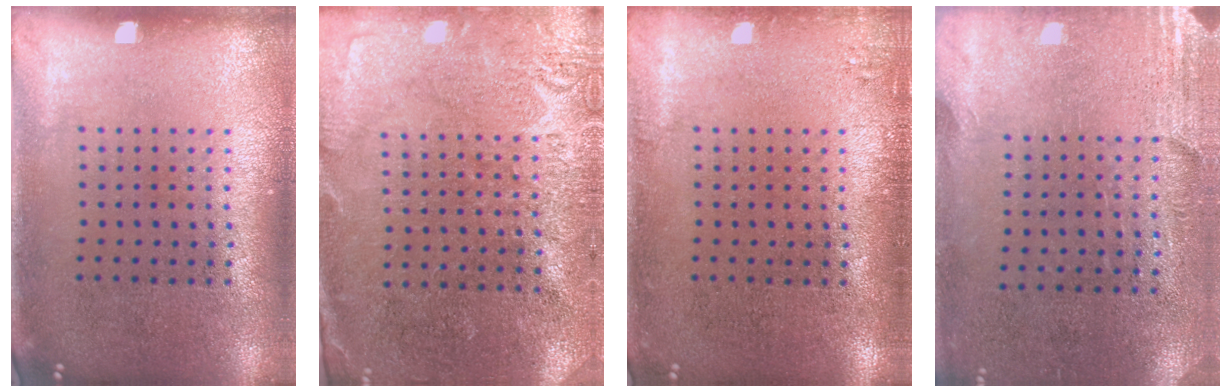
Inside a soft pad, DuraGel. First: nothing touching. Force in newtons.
{"total": 2.7, "press": 2.7, "slide": 0.2}
{"total": 1.0, "press": 1.0, "slide": 0.3}
{"total": 2.7, "press": 2.4, "slide": 1.4}